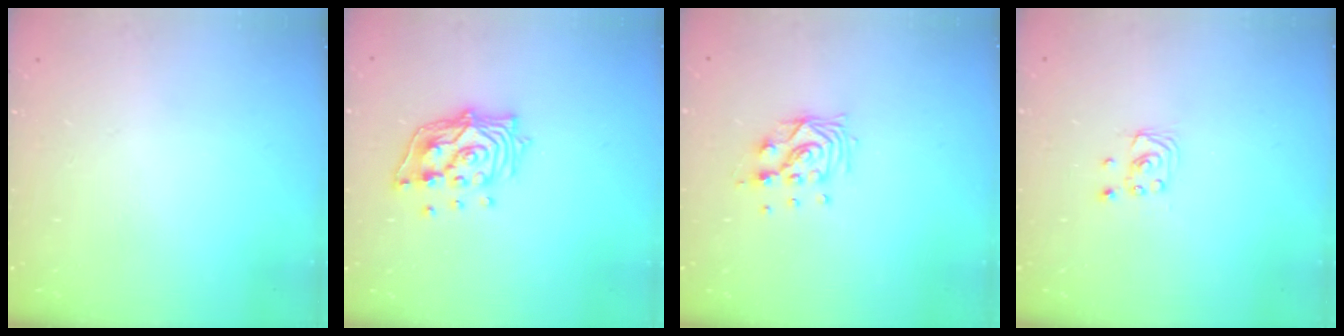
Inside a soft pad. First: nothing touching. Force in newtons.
{"total": 14.0, "press": 13.9, "slide": 1.3}
{"total": 10.0, "press": 9.9, "slide": 1.2}
{"total": 1.9, "press": 1.9, "slide": 0.1}